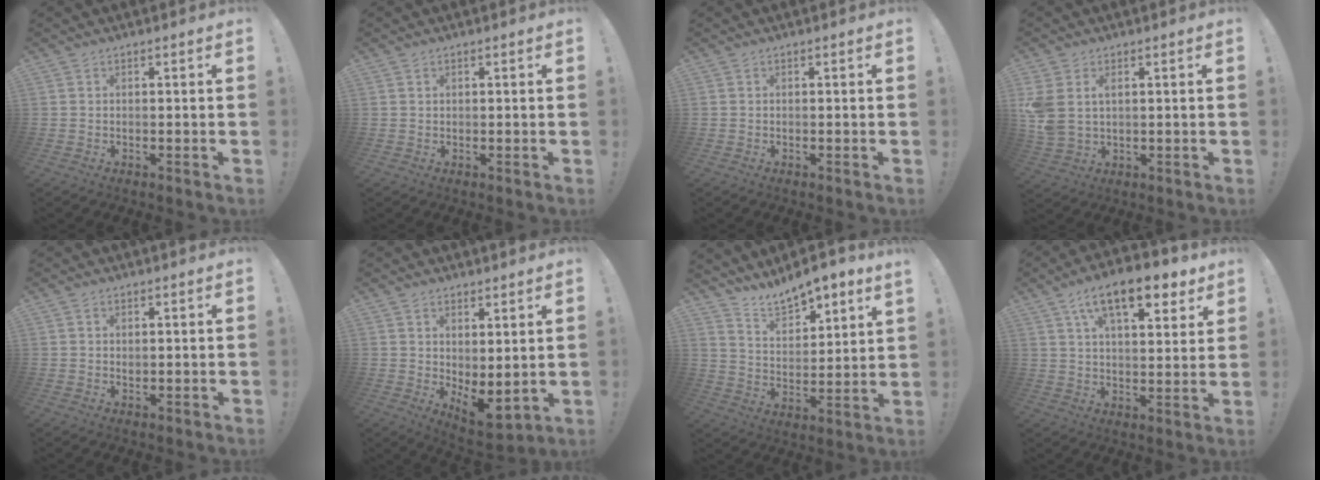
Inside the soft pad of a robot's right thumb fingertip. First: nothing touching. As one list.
[{"total": 0.7, "force": [0.5, 0.4, 0.2], "torque": [0.003, -0.003, 0.009]}, {"total": 0.0}, {"total": 5.7, "force": [2.3, 3.8, 3.6], "torque": [-0.067, -0.007, 0.044]}, {"total": 1.0, "force": [0.6, 0.7, 0.3], "torque": [0.009, -0.006, 0.008]}, {"total": 5.8, "force": [1.2, 2.7, 5.0], "torque": [-0.048, -0.031, 0.031]}, {"total": 9.6, "force": [9.1, 1.9, 2.3], "torque": [-0.043, -0.077, 0.166]}, {"total": 15.0, "force": [8.4, 5.8, 10.9], "torque": [-0.165, -0.038, 0.140]}]